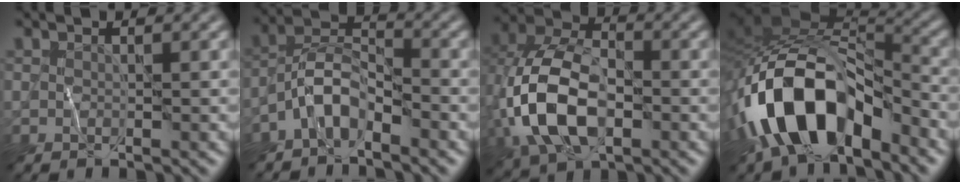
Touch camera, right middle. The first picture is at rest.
{"total": 4.0, "force": [-2.8, 1.6, 2.5], "torque": [-0.038, 0.014, -0.063]}
{"total": 10.3, "force": [-1.9, 6.5, 7.8], "torque": [-0.181, 0.000, -0.050]}
{"total": 13.7, "force": [-6.2, 7.6, 9.6], "torque": [-0.172, -0.001, -0.115]}